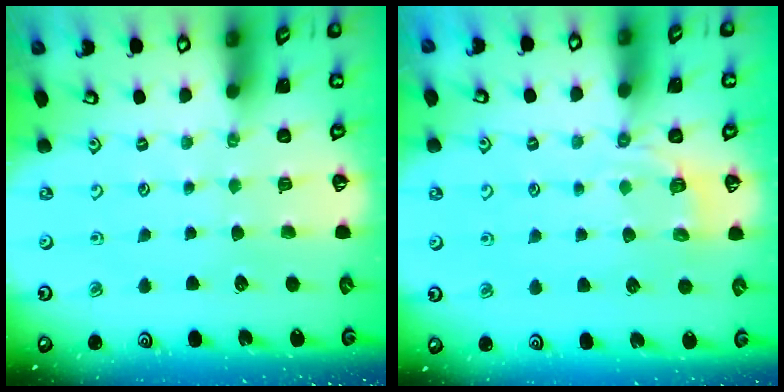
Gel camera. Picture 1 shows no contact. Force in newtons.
{"total": 4.2, "press": 3.6, "slide": 2.2}